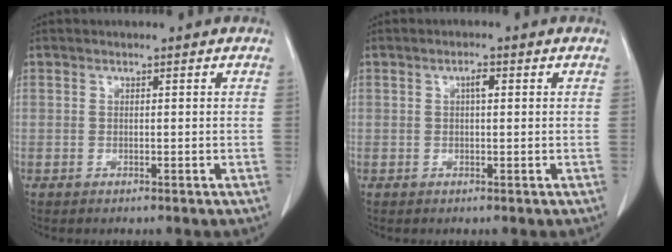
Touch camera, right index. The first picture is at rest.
{"total": 1.5, "force": [0.4, 0.4, 1.4], "torque": [-0.026, 0.004, 0.006]}